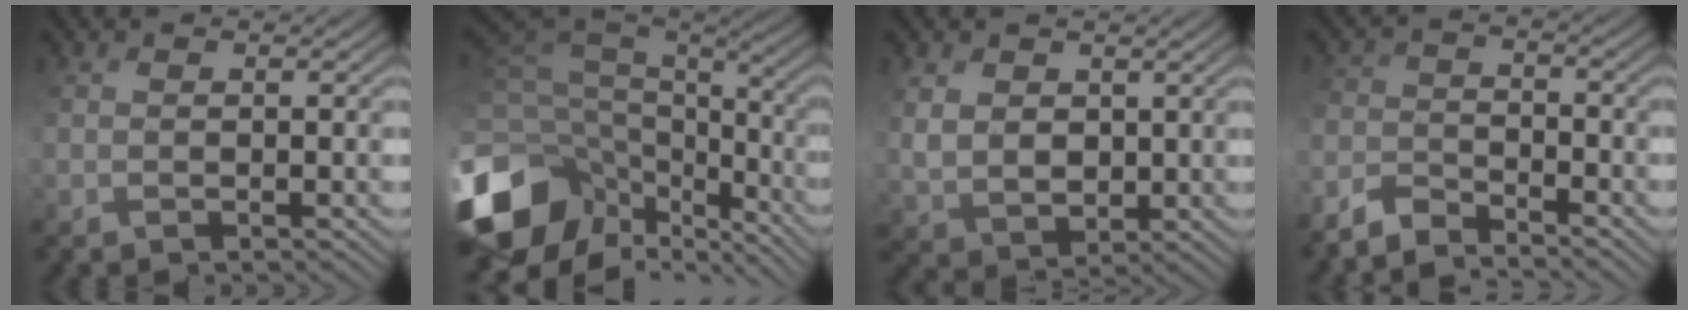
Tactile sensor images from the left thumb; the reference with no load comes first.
{"total": 15.6, "force": [-7.8, 10.0, 9.1], "torque": [-0.257, -0.041, -0.108]}
{"total": 4.2, "force": [2.5, 3.2, 1.3], "torque": [-0.052, 0.000, 0.050]}
{"total": 5.2, "force": [-5.0, 1.1, 1.1], "torque": [-0.029, -0.002, -0.107]}